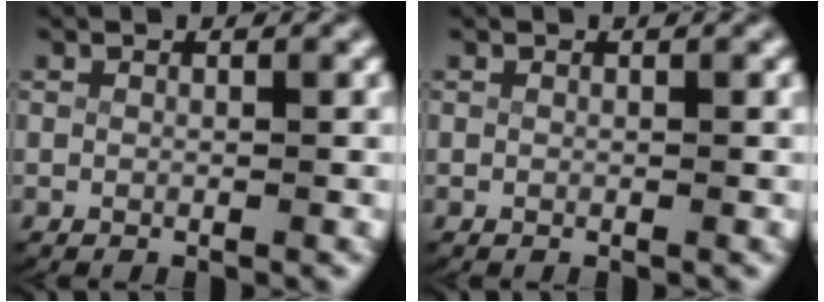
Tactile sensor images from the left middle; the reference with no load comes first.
{"total": 0.0}